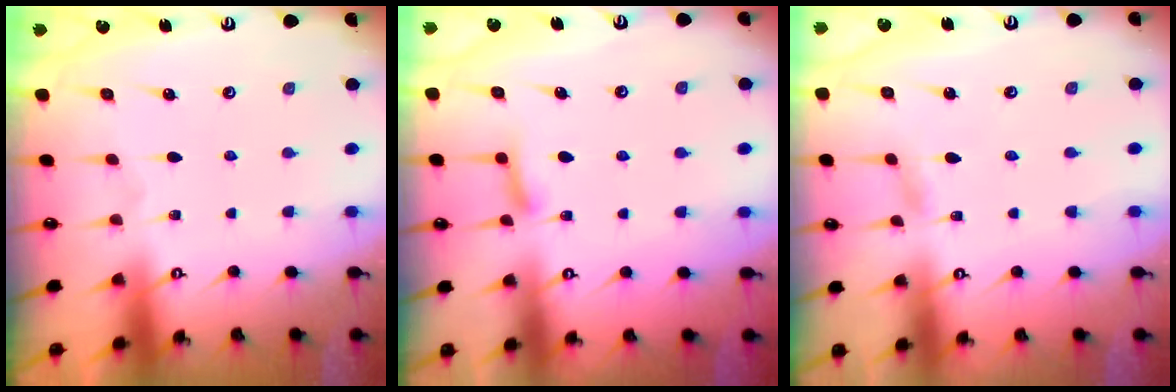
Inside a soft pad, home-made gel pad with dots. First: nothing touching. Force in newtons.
{"total": 6.7, "press": 6.6, "slide": 0.5}
{"total": 2.5, "press": 2.5, "slide": 0.3}